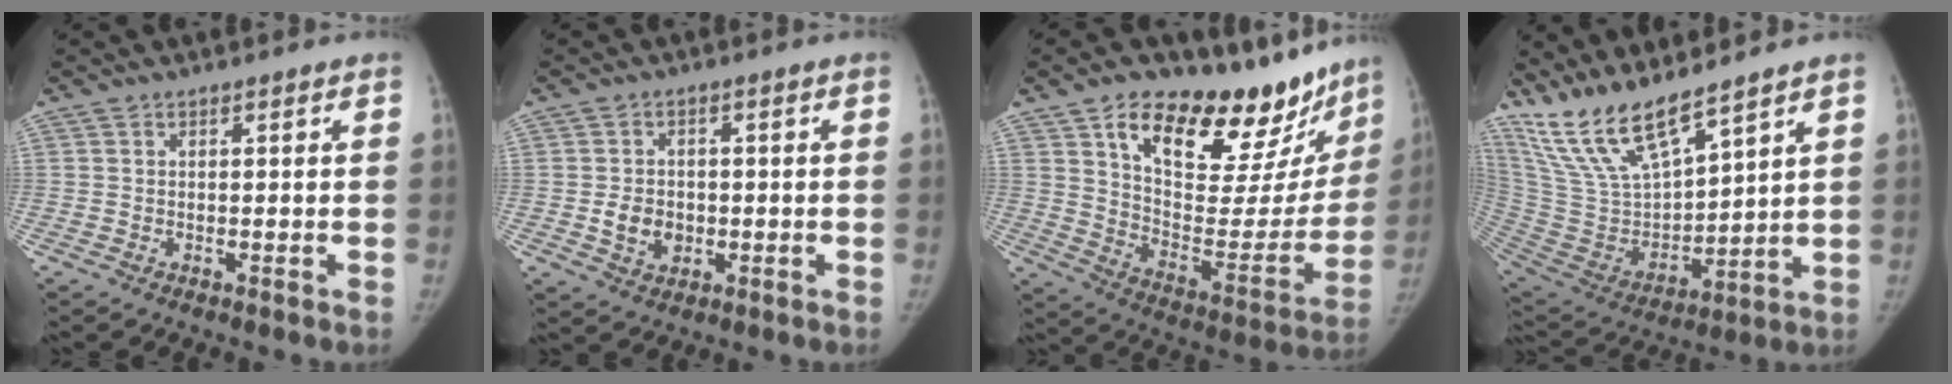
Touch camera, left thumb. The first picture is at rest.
{"total": 5.3, "force": [-0.8, 4.3, 3.0], "torque": [-0.032, 0.003, -0.009]}
{"total": 28.7, "force": [19.7, 12.6, 16.7], "torque": [-0.197, -0.081, 0.295]}
{"total": 15.9, "force": [13.1, 3.5, 8.3], "torque": [-0.150, -0.065, 0.276]}